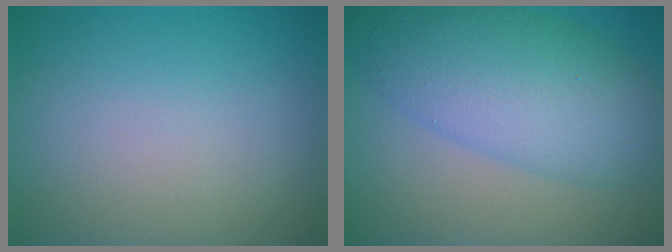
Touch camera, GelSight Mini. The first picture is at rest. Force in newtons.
{"total": 8.5, "press": 8.5, "slide": 0.2}